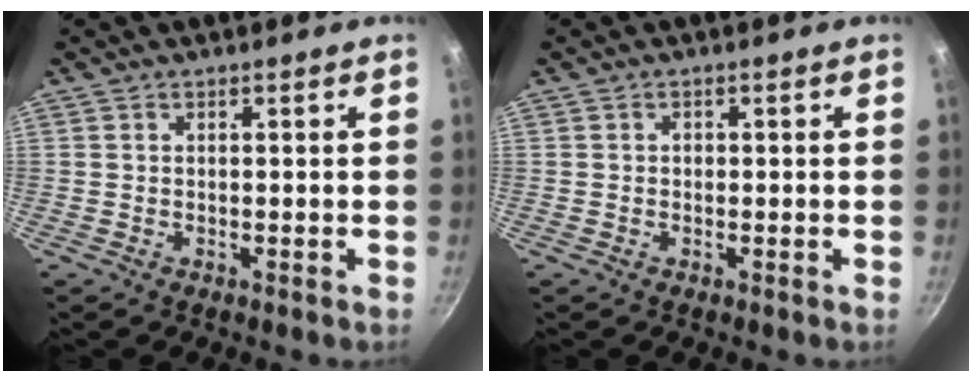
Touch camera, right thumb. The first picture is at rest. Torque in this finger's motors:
{"motor_torque": [-0.12, 0.18, 0.38, -0.14, 0.00]}